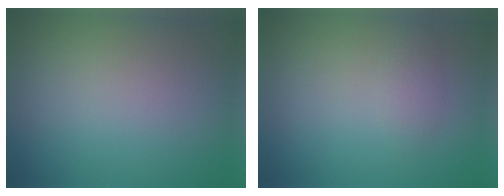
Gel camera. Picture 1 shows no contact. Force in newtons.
{"total": 1.1, "press": 1.1, "slide": 0.0}